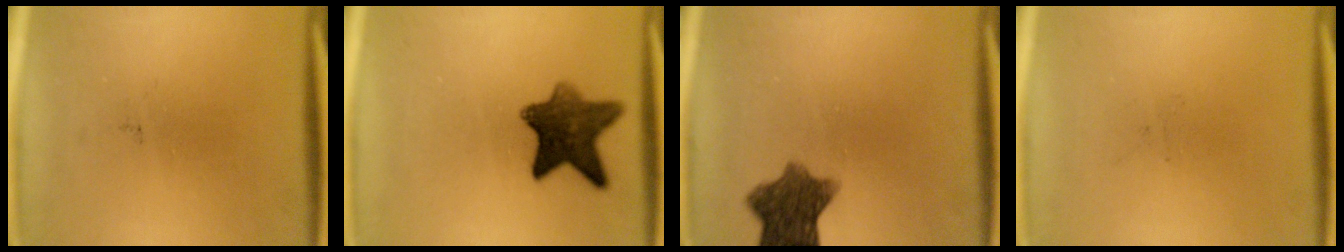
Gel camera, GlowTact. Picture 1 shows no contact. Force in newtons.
{"total": 9.3}
{"total": 8.8}
{"total": 0.0}